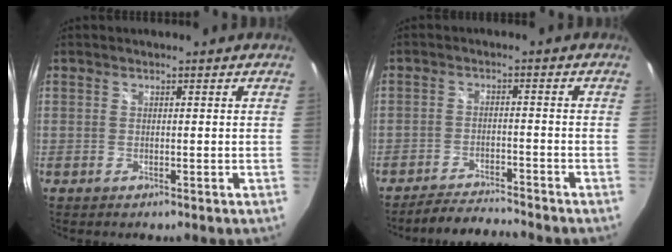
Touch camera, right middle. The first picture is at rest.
{"total": 7.0, "force": [-6.8, 0.1, 1.7], "torque": [-0.051, -0.001, -0.111]}